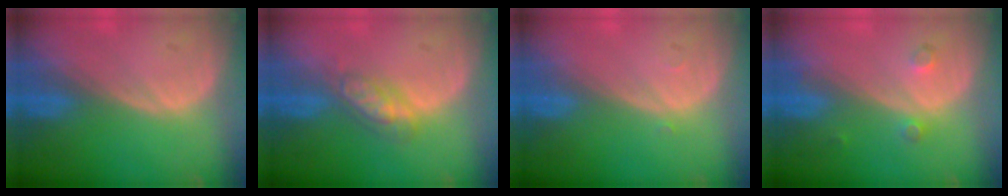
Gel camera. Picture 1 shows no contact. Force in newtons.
{"total": 4.8, "press": 4.2, "slide": 2.2}
{"total": 0.5, "press": 0.4, "slide": 0.3}
{"total": 2.1, "press": 1.8, "slide": 1.1}